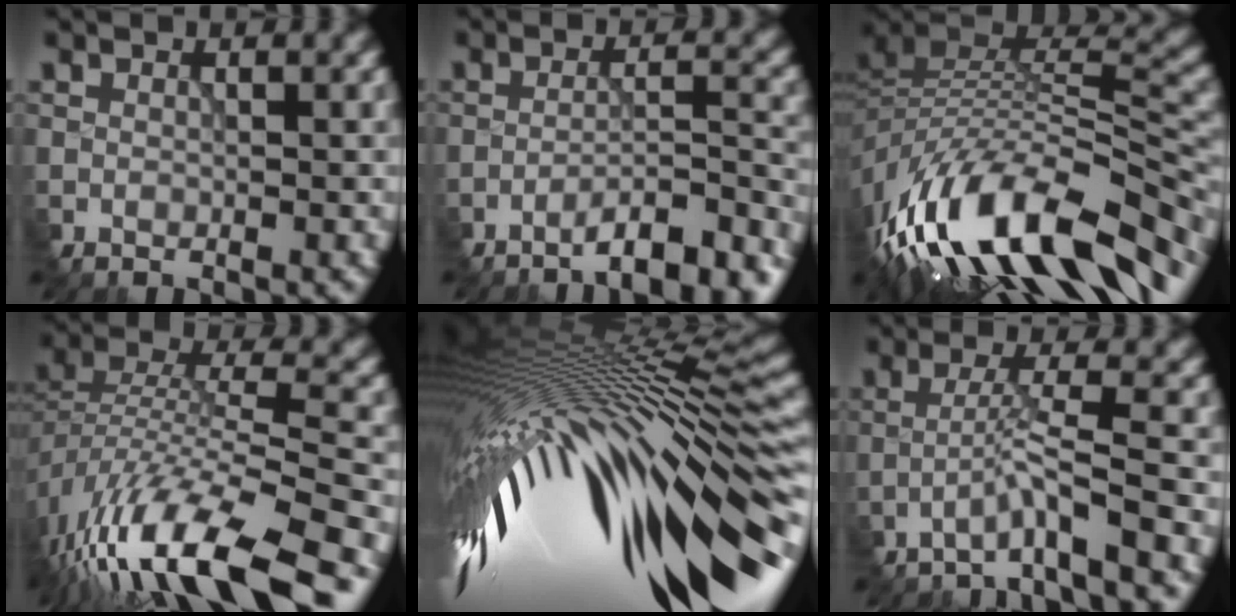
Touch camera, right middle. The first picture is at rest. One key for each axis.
{"total": 7.1, "fx": -5.8, "fy": 1.2, "fz": 3.8, "tx": -0.042, "ty": 0.019, "tz": -0.086}
{"total": 15.4, "fx": -8.4, "fy": 6.7, "fz": 11.0, "tx": -0.215, "ty": 0.006, "tz": -0.140}
{"total": 15.2, "fx": -10.2, "fy": 5.0, "fz": 10.2, "tx": -0.213, "ty": 0.002, "tz": -0.170}
{"total": 18.5, "fx": -1.9, "fy": 5.1, "fz": 17.7, "tx": -0.310, "ty": -0.038, "tz": -0.012}
{"total": 3.4, "fx": -2.5, "fy": -0.5, "fz": 2.2, "tx": -0.040, "ty": 0.018, "tz": -0.057}